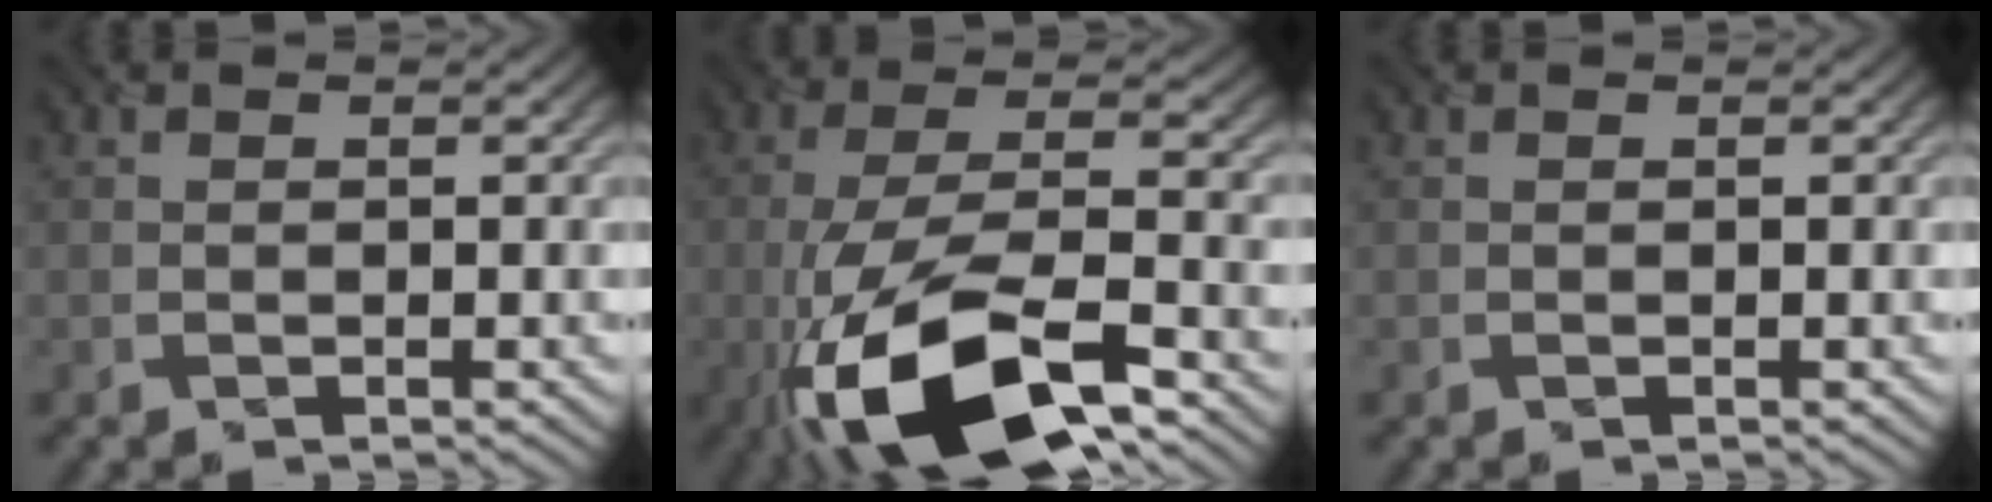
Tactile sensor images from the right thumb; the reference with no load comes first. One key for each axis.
{"total": 15.5, "fx": -8.0, "fy": 5.3, "fz": 12.2, "tx": -0.241, "ty": -0.011, "tz": -0.152}
{"total": 0.0}